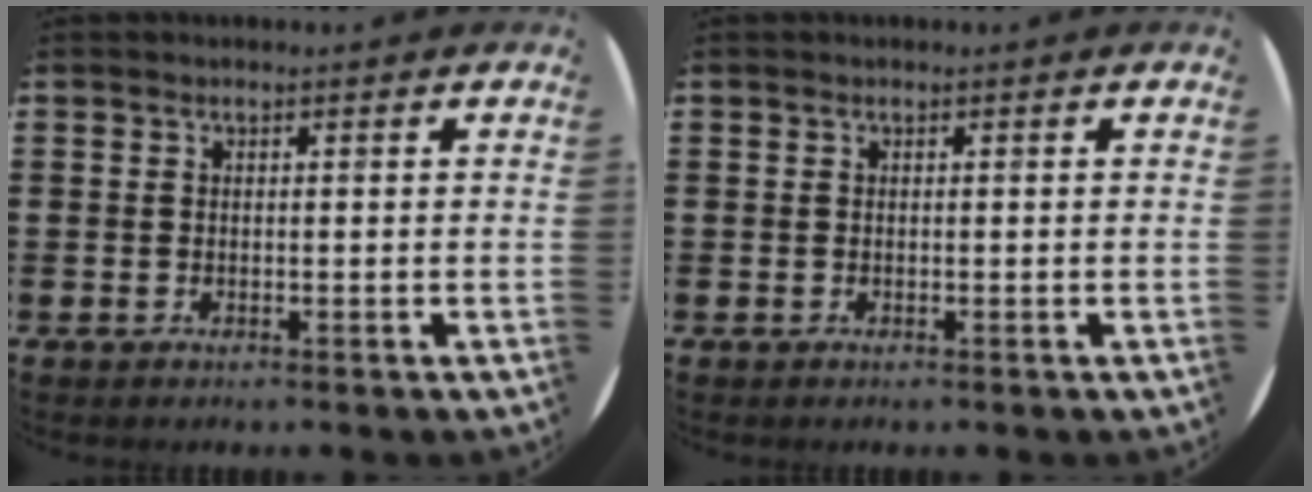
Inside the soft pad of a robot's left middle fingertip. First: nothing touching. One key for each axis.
{"total": 0.0}